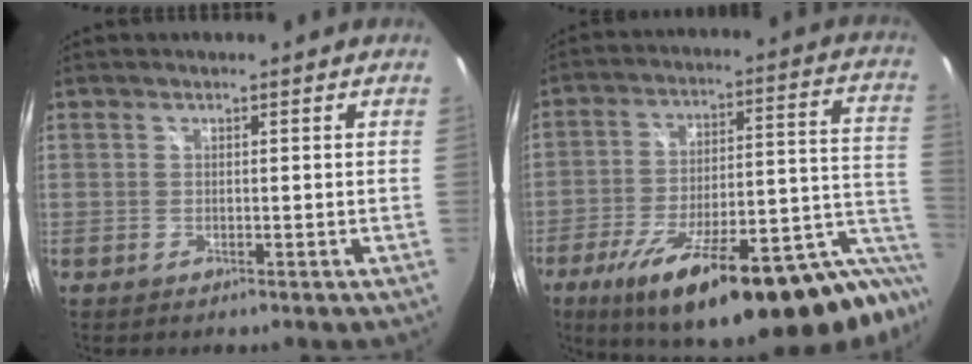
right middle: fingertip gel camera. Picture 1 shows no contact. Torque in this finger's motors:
{"motor_torque": [1.51, -0.63, 1.02, 0.21]}